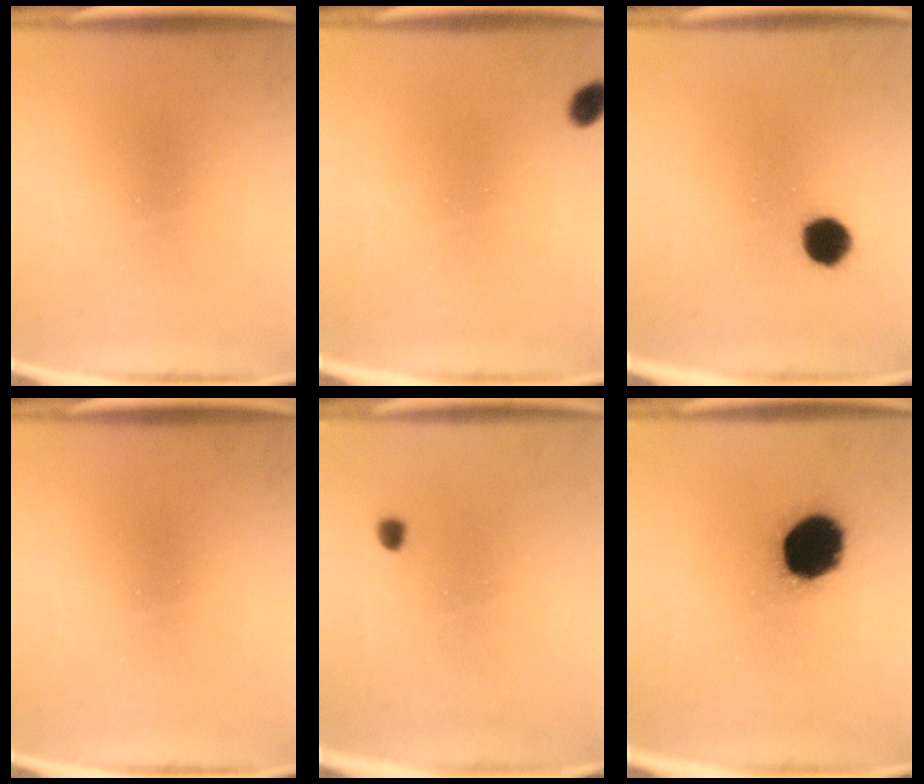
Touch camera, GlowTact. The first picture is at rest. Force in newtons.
{"total": 2.1}
{"total": 6.1}
{"total": 0.0}
{"total": 1.0}
{"total": 17.6}